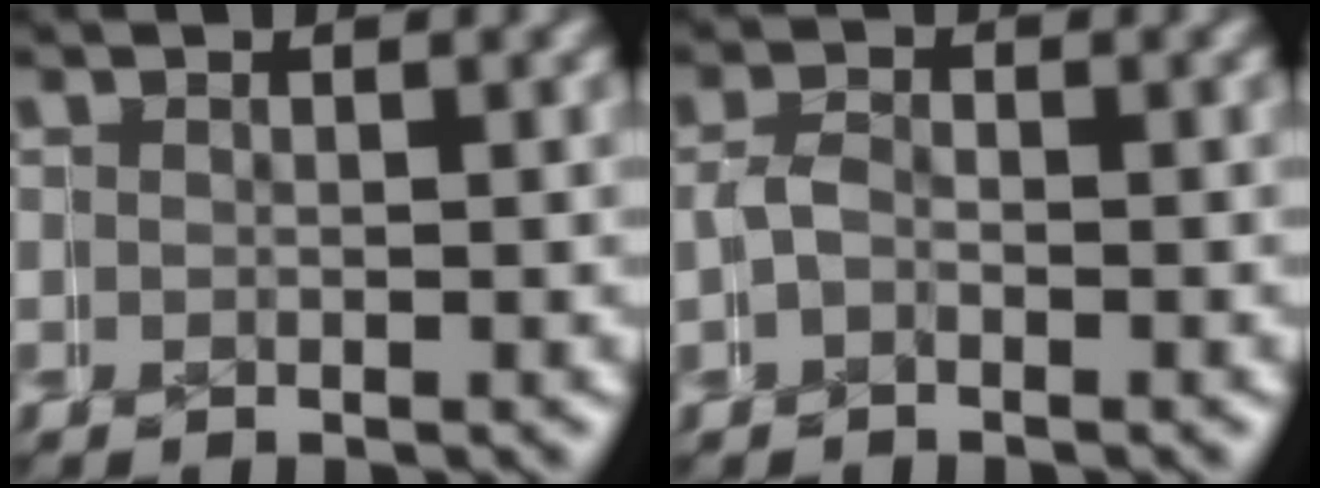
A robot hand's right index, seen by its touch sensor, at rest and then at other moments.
{"total": 0.7, "force": [0.0, 0.6, 0.4], "torque": [-0.001, 0.010, -0.005]}